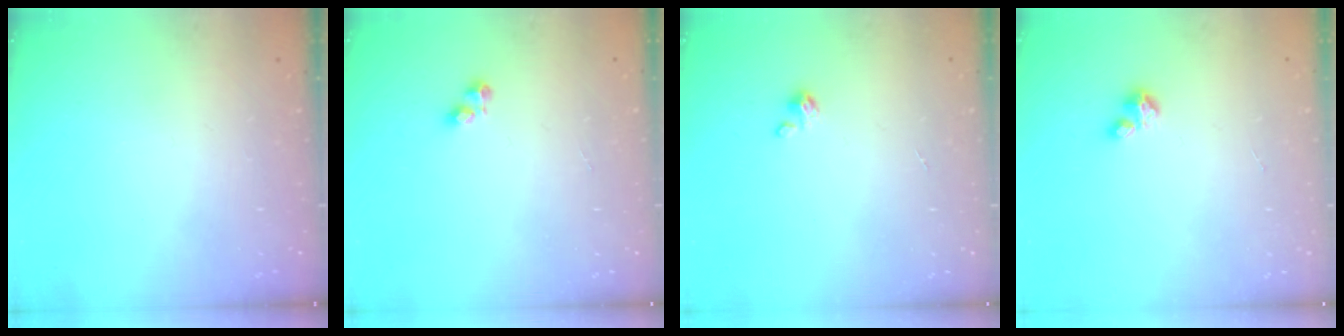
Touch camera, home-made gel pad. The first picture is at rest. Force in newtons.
{"total": 2.4, "press": 2.4, "slide": 0.3}
{"total": 1.4, "press": 1.4, "slide": 0.3}
{"total": 2.7, "press": 2.7, "slide": 0.3}